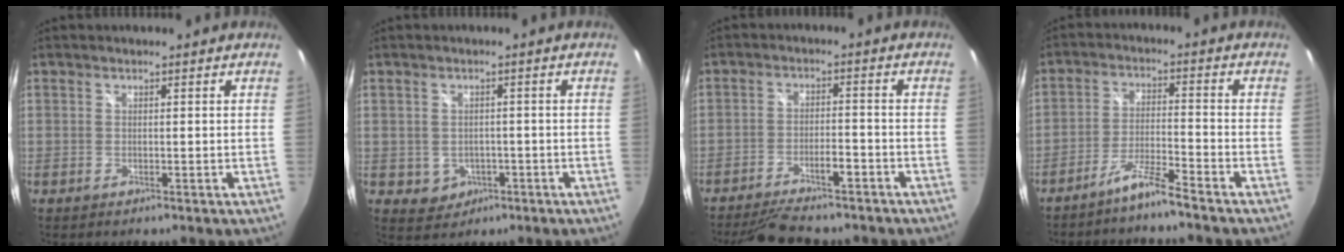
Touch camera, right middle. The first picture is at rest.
{"total": 4.0, "force": [-1.1, 3.6, 1.1], "torque": [-0.033, 0.003, -0.004]}
{"total": 10.8, "force": [-8.9, 2.9, 5.3], "torque": [-0.116, -0.007, -0.136]}
{"total": 5.1, "force": [-4.5, -0.9, 2.3], "torque": [-0.060, 0.009, -0.082]}